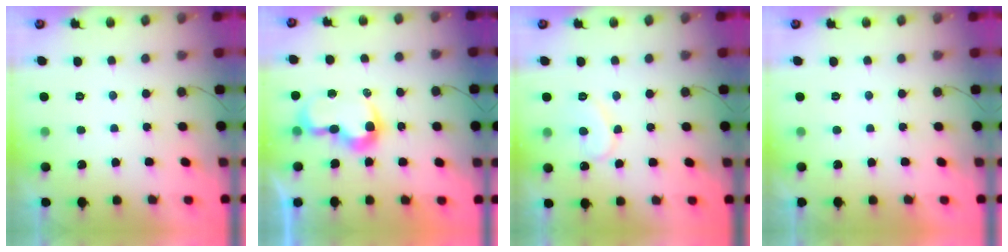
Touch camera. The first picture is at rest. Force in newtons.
{"total": 8.0, "press": 8.0, "slide": 0.2}
{"total": 8.8, "press": 8.8, "slide": 0.8}
{"total": 1.7, "press": 1.7, "slide": 0.0}